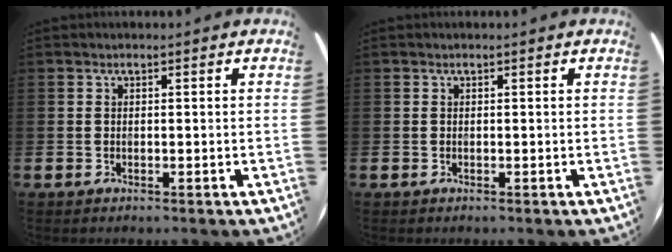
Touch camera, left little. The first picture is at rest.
{"total": 0.0}